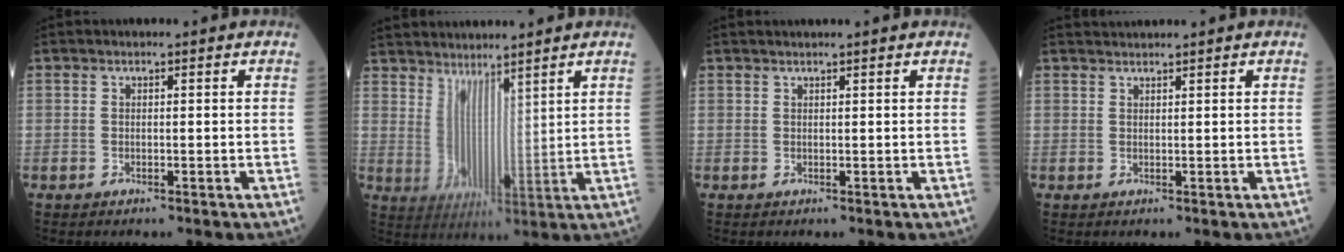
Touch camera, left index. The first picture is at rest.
{"total": 7.4, "force": [6.2, 2.2, 3.4], "torque": [-0.081, 0.000, 0.132]}
{"total": 2.1, "force": [1.9, -0.4, 0.8], "torque": [-0.012, 0.016, 0.032]}
{"total": 1.6, "force": [1.5, -0.5, 0.0], "torque": [-0.004, 0.014, 0.037]}